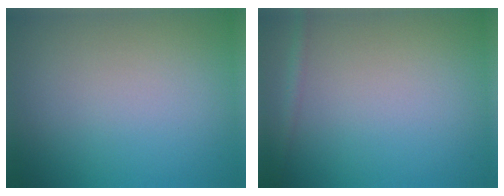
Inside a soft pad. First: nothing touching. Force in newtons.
{"total": 1.1, "press": 1.1, "slide": 0.1}